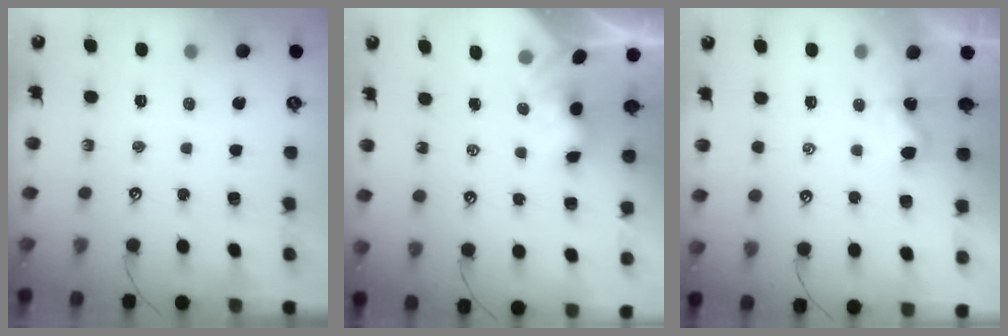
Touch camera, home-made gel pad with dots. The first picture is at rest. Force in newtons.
{"total": 3.0, "press": 2.9, "slide": 0.6}
{"total": 1.1, "press": 1.1, "slide": 0.2}